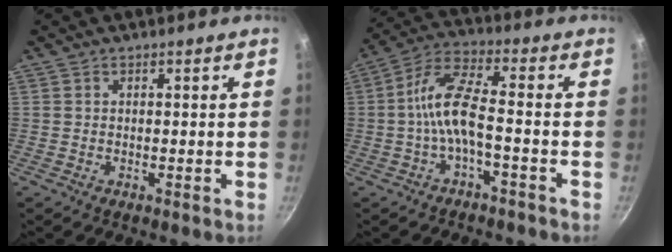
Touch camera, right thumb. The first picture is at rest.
{"total": 9.1, "force": [-2.8, 2.9, 8.2], "torque": [-0.181, 0.041, -0.060]}